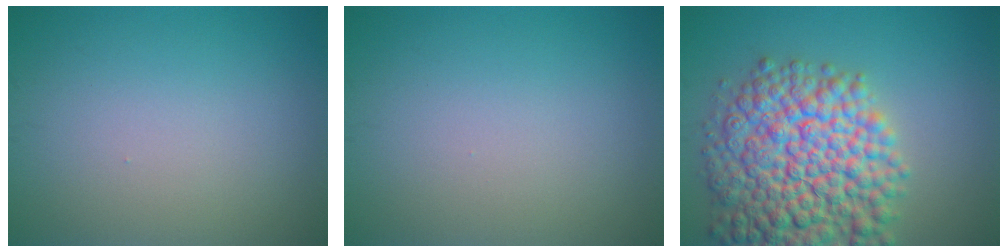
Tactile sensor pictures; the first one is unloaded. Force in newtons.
{"total": 0.0}
{"total": 12.1, "press": 12.1, "slide": 0.5}